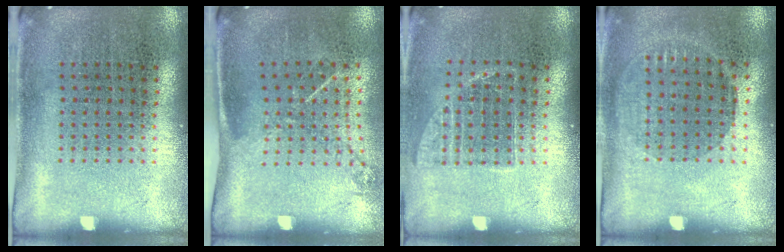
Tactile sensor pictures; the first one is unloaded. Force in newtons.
{"total": 1.2, "press": 0.8, "slide": 0.8}
{"total": 1.0, "press": 0.8, "slide": 0.6}
{"total": 0.9, "press": 0.8, "slide": 0.4}